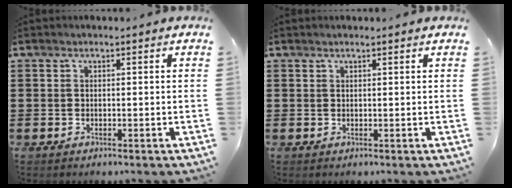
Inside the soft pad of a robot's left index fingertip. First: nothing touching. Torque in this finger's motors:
{"motor_torque": [0.30, 0.41, 0.04, -0.01]}